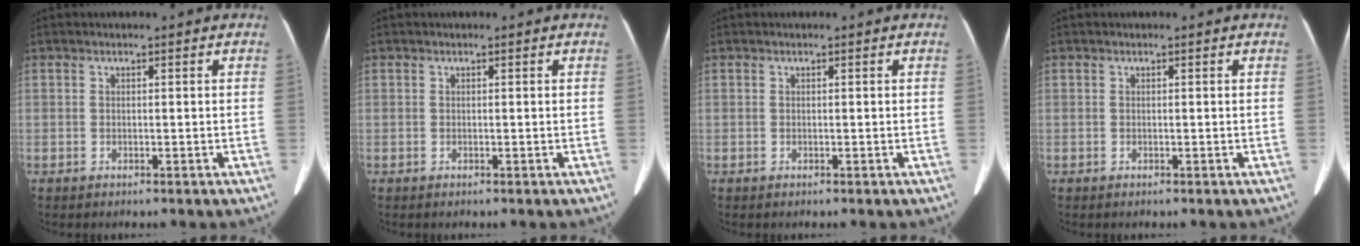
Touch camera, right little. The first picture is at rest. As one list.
[{"total": 0.0}, {"total": 0.0}, {"total": 0.0}]